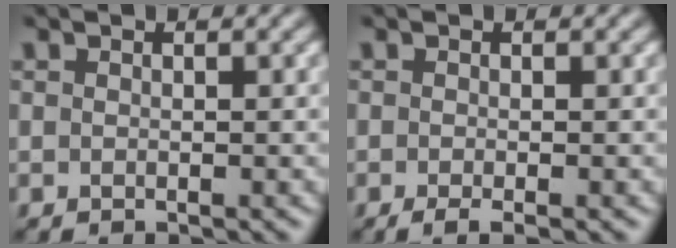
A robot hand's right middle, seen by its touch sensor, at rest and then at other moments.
{"total": 1.3, "force": [-0.6, 0.2, 1.1], "torque": [-0.018, -0.008, -0.011]}